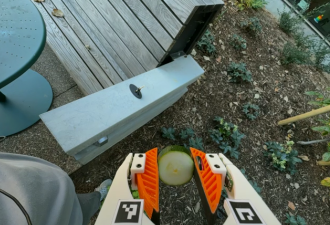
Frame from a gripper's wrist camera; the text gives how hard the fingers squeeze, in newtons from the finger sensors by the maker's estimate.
{"total": 10.9, "left": 10.9, "right": 10.8}